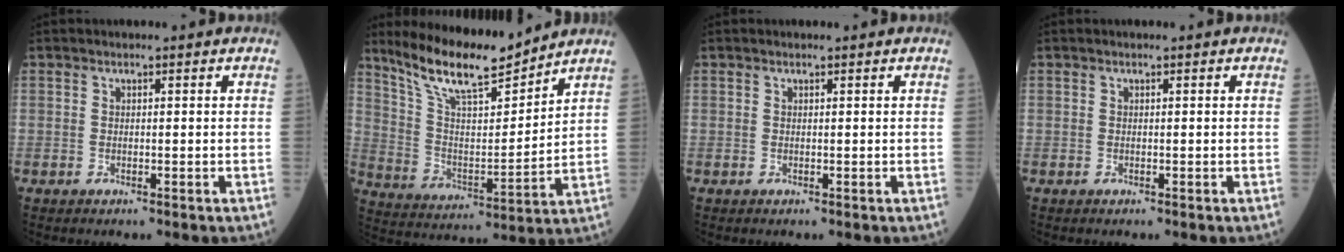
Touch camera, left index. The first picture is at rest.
{"total": 13.9, "force": [12.2, 2.0, 6.5], "torque": [-0.124, -0.003, 0.225]}
{"total": 0.0}
{"total": 0.0}